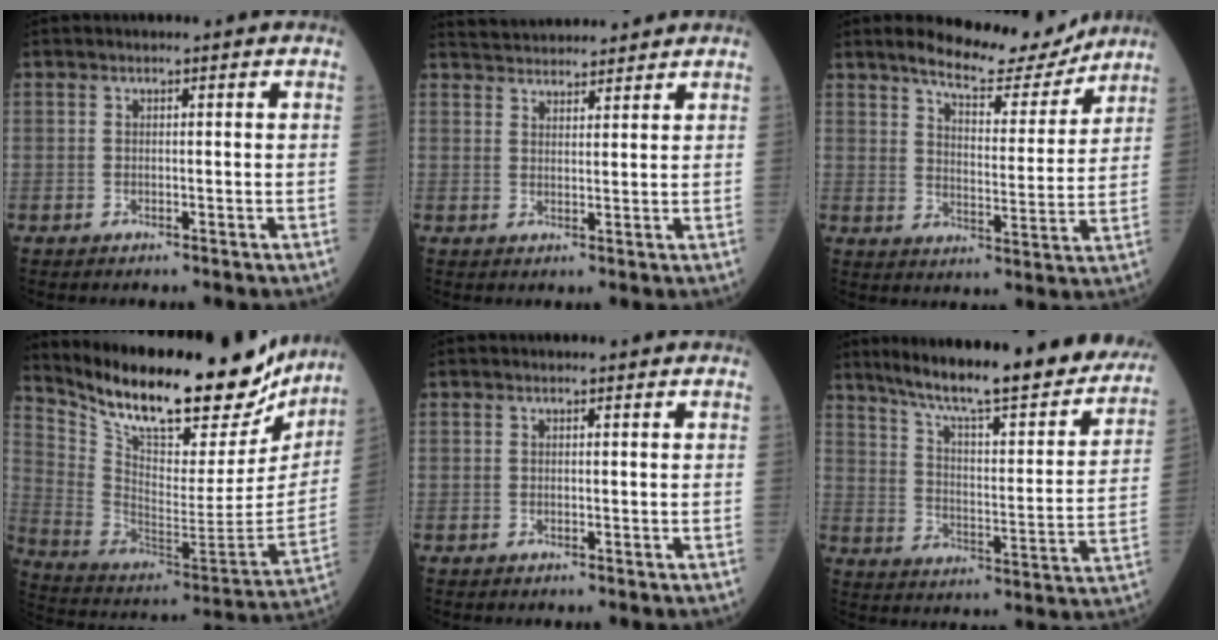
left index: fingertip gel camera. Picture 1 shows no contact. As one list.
[{"total": 8.3, "force": [8.0, 1.3, 1.7], "torque": [-0.033, 0.031, 0.123]}, {"total": 10.3, "force": [9.5, 2.1, 3.5], "torque": [-0.056, -0.009, 0.141]}, {"total": 26.4, "force": [22.4, 7.0, 12.2], "torque": [-0.212, -0.032, 0.336]}, {"total": 0.0}, {"total": 27.4, "force": [23.1, 3.7, 14.3], "torque": [-0.214, -0.043, 0.310]}]